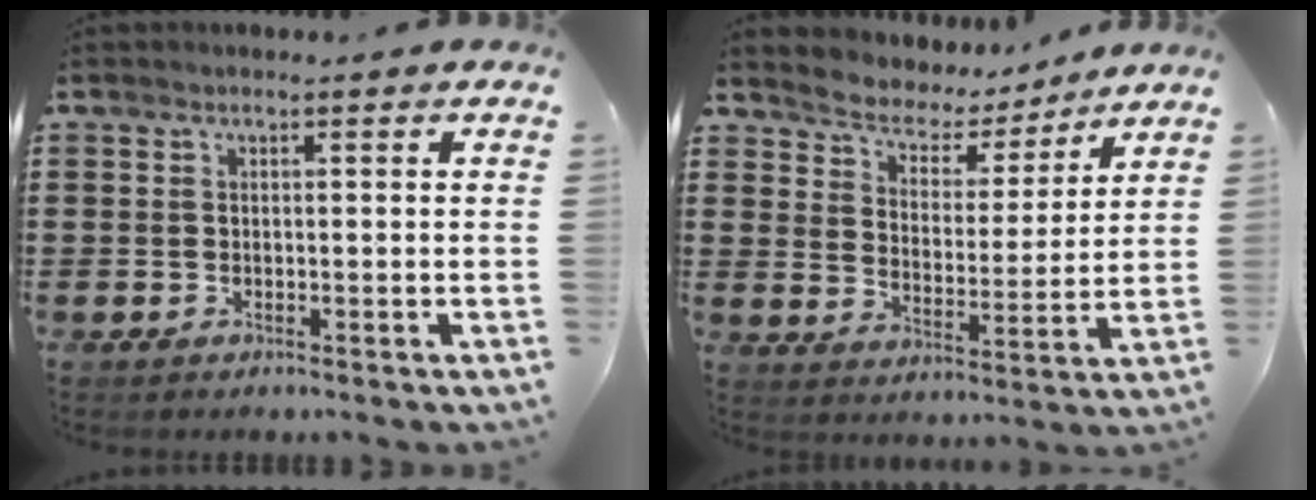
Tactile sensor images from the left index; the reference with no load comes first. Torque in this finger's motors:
{"motor_torque": [0.40, -0.40, 0.08, 0.03]}